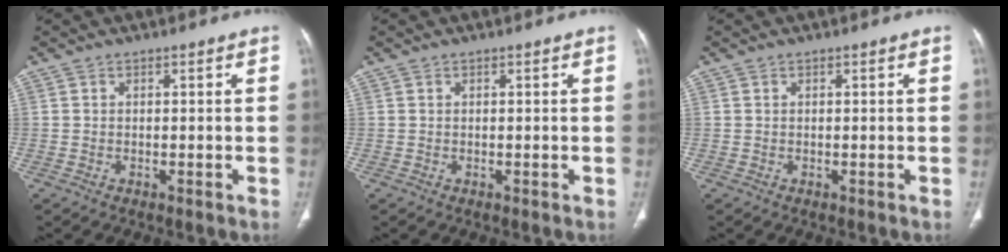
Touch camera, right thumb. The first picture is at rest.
{"total": 0.0}
{"total": 0.0}